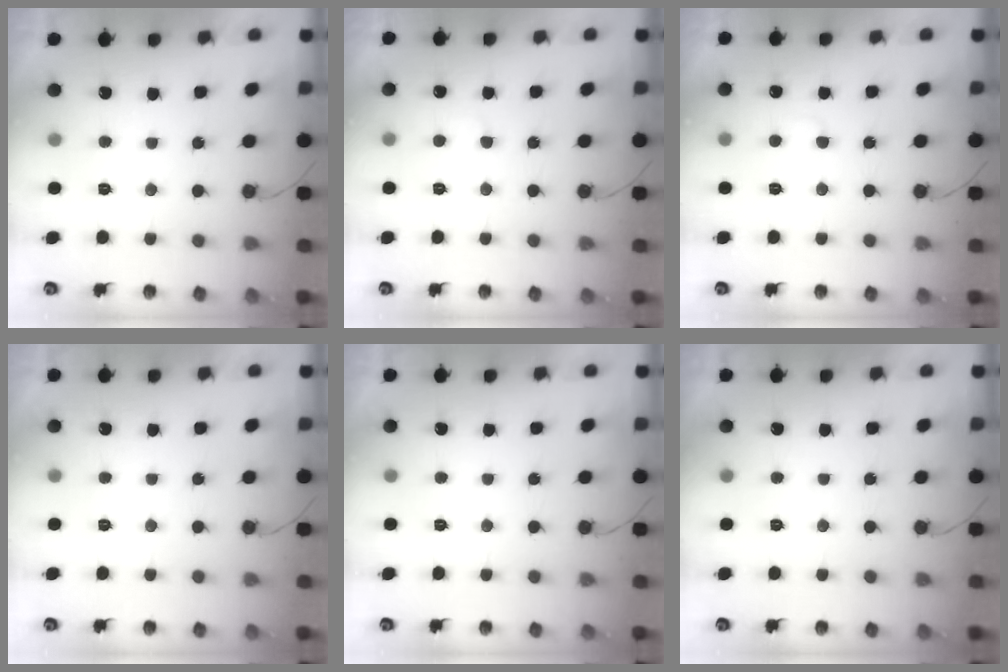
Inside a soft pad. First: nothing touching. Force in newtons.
{"total": 2.9, "press": 2.9, "slide": 0.3}
{"total": 2.7, "press": 2.7, "slide": 0.2}
{"total": 0.0}
{"total": 0.0}
{"total": 0.0}